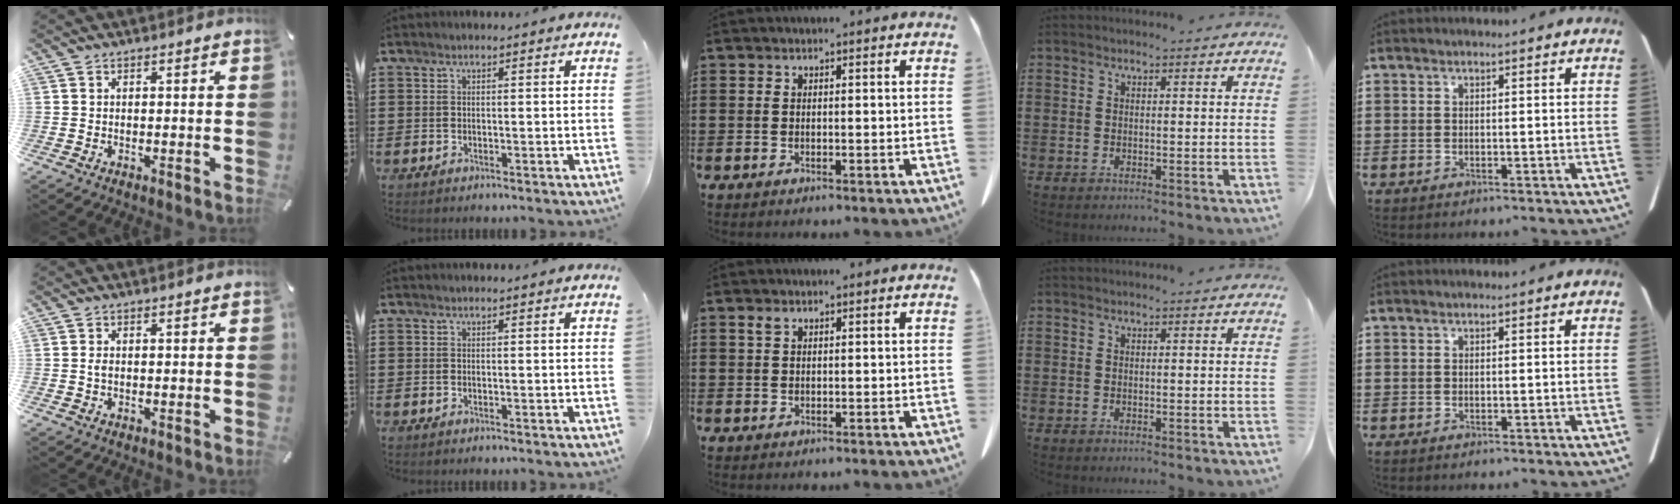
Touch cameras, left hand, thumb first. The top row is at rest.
{"thumb": {"total": 1.3, "force": [-0.2, 0.7, 1.1], "torque": [-0.022, 0.000, -0.004]}, "middle": {"total": 1.0, "force": [0.6, 0.5, 0.7], "torque": [-0.018, 0.001, 0.012]}}